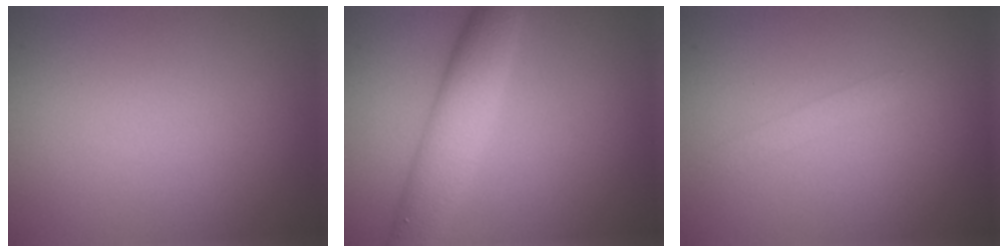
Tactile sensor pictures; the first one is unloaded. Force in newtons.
{"total": 4.8, "press": 4.8, "slide": 0.1}
{"total": 0.9, "press": 0.9, "slide": 0.2}